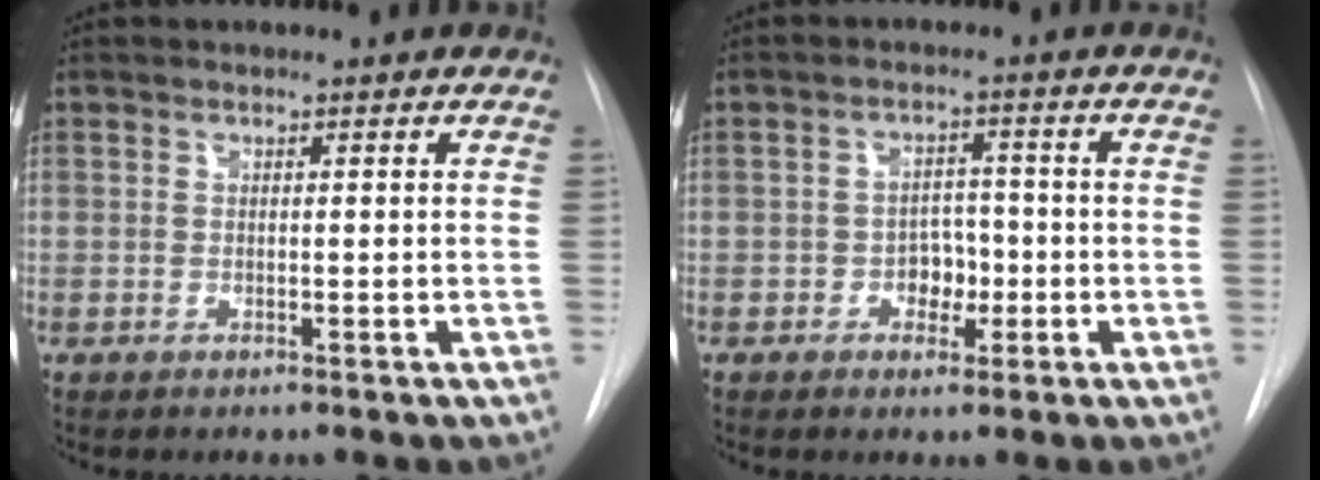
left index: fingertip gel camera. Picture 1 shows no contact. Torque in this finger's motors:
{"motor_torque": [0.05, 0.03, 0.03, 0.01]}